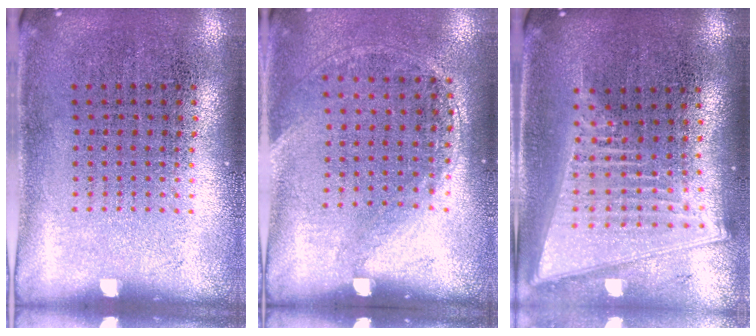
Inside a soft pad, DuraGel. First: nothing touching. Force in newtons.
{"total": 1.4, "press": 0.9, "slide": 1.0}
{"total": 2.1, "press": 1.8, "slide": 1.2}